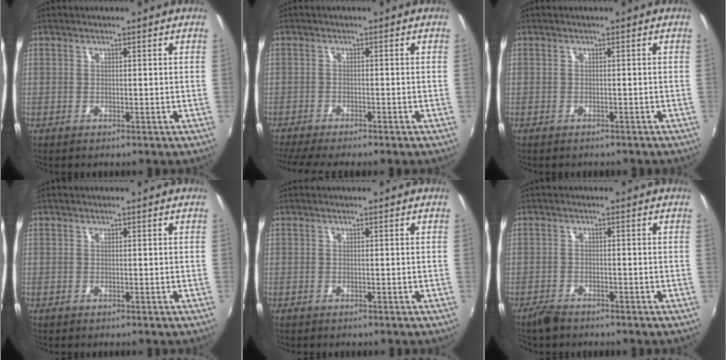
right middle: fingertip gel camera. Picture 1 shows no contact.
{"total": 6.5, "force": [-5.7, -0.3, 3.1], "torque": [-0.076, -0.021, -0.092]}
{"total": 1.6, "force": [-1.4, 0.4, 0.5], "torque": [-0.014, -0.007, -0.017]}
{"total": 0.0}
{"total": 0.0}
{"total": 2.9, "force": [-2.6, 1.0, 0.8], "torque": [-0.029, -0.004, -0.050]}